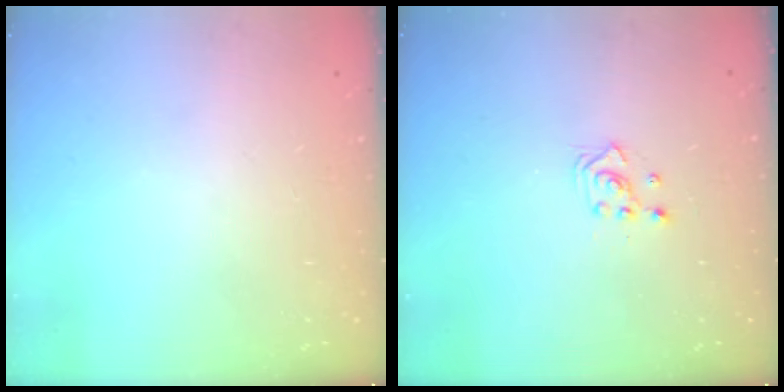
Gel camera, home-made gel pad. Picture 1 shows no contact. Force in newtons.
{"total": 2.5, "press": 2.5, "slide": 0.3}